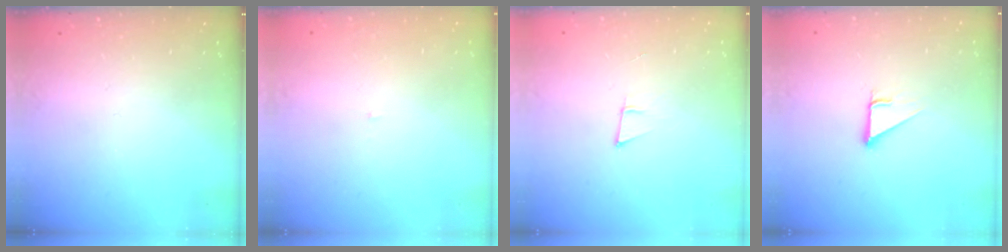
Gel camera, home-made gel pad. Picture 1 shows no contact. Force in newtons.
{"total": 3.0, "press": 3.0, "slide": 0.2}
{"total": 5.2, "press": 4.3, "slide": 2.9}
{"total": 2.7, "press": 2.7, "slide": 0.0}